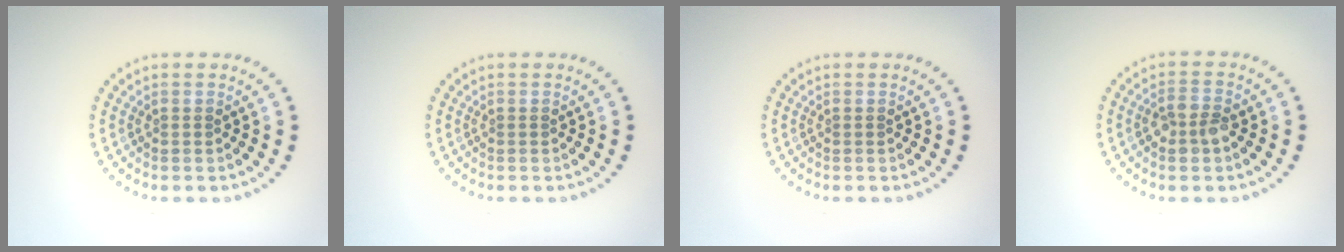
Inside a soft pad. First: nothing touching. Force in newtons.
{"total": 0.0}
{"total": 0.0}
{"total": 2.4, "press": 2.4, "slide": 0.5}